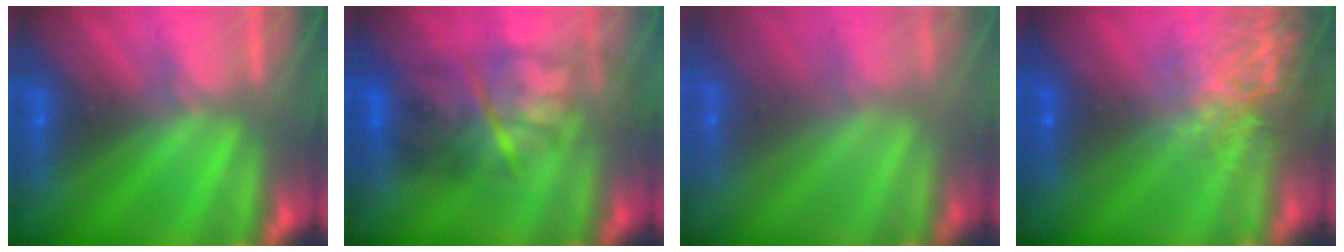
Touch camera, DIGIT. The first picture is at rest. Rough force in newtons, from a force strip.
{"total": 8.7}
{"total": 2.0}
{"total": 7.7}